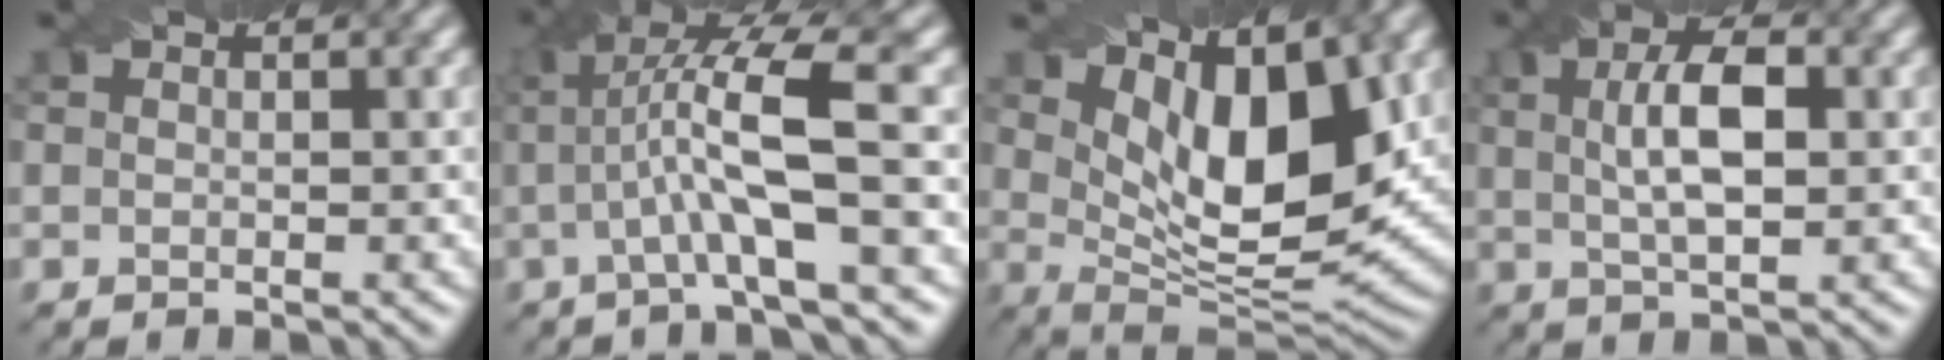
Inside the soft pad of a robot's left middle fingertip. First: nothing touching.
{"total": 8.2, "force": [0.8, 1.5, 8.0], "torque": [-0.138, 0.011, 0.012]}
{"total": 9.7, "force": [3.6, 4.1, 8.1], "torque": [-0.140, -0.013, 0.062]}
{"total": 5.4, "force": [0.9, 2.0, 4.9], "torque": [-0.090, 0.008, 0.015]}